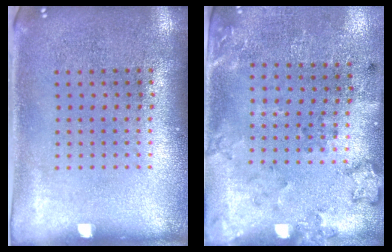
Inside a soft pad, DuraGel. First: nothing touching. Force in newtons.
{"total": 2.0, "press": 1.4, "slide": 1.5}